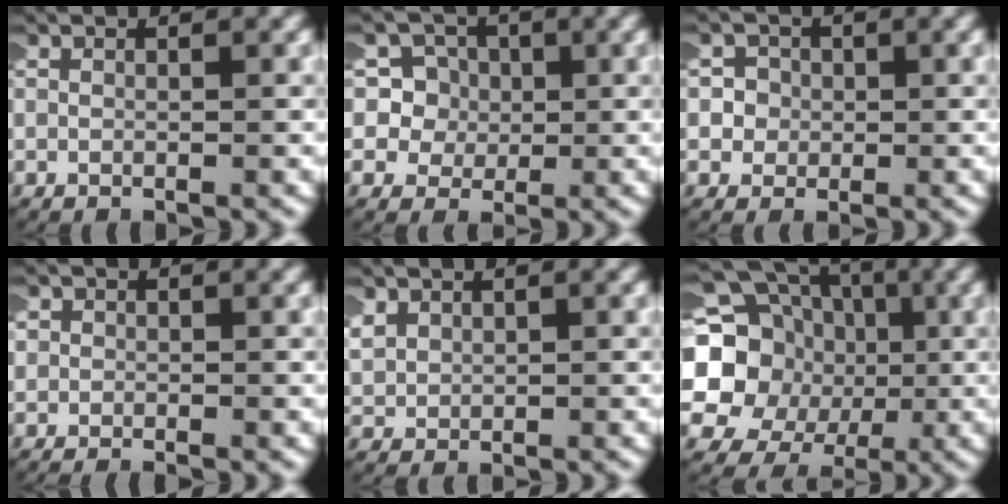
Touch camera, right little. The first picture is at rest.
{"total": 7.2, "force": [-1.0, 6.9, 1.7], "torque": [-0.077, -0.024, -0.025]}
{"total": 4.3, "force": [-0.7, 4.1, 1.0], "torque": [-0.044, -0.007, -0.023]}
{"total": 0.9, "force": [-0.7, 0.6, -0.2], "torque": [0.003, -0.001, -0.014]}
{"total": 1.9, "force": [1.0, 1.4, 0.9], "torque": [-0.040, -0.007, 0.028]}
{"total": 16.3, "force": [2.5, 14.3, 7.2], "torque": [-0.203, -0.014, 0.024]}